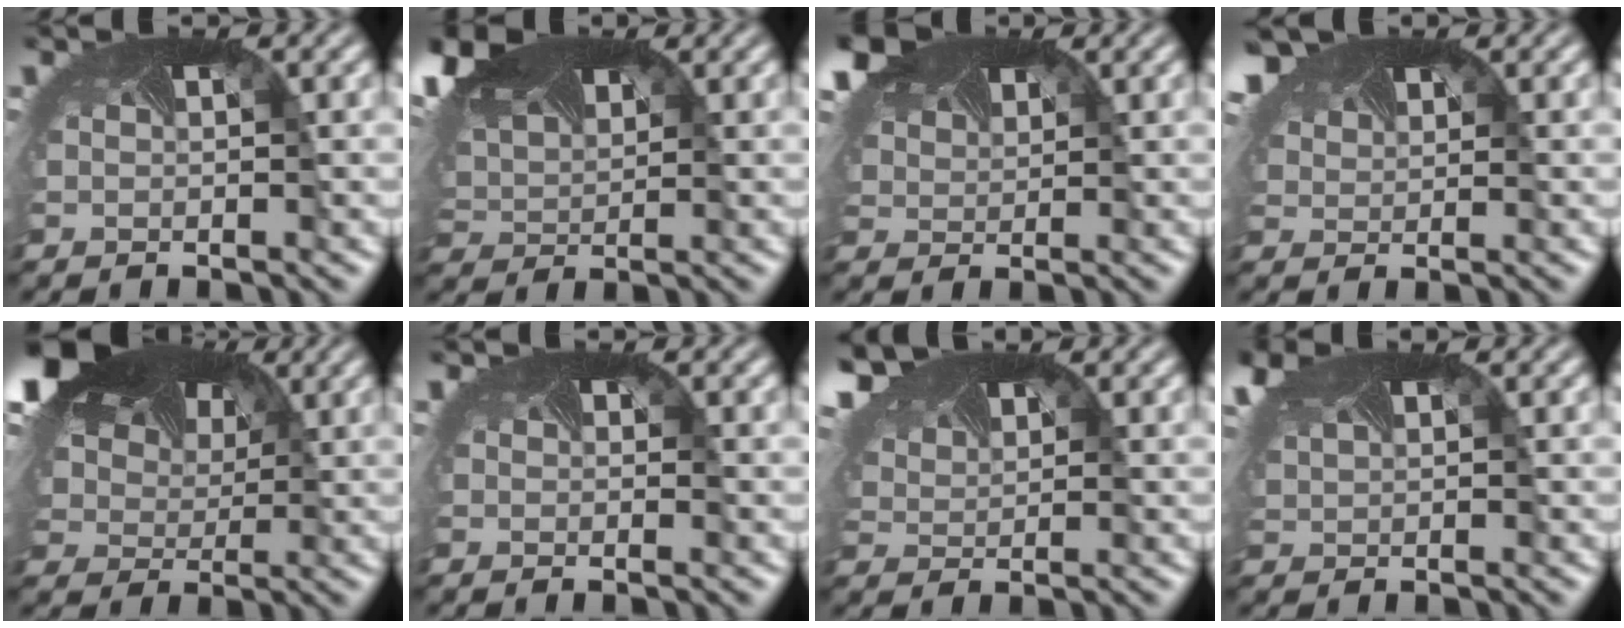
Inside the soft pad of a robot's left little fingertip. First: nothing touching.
{"total": 7.9, "force": [5.3, 4.0, 4.3], "torque": [-0.137, 0.012, 0.105]}
{"total": 5.8, "force": [4.3, 3.0, 2.4], "torque": [-0.084, 0.007, 0.080]}
{"total": 3.6, "force": [3.1, 1.6, 0.9], "torque": [-0.057, -0.004, 0.065]}
{"total": 16.3, "force": [8.2, 10.4, 9.6], "torque": [-0.230, 0.042, 0.145]}
{"total": 1.1, "force": [0.1, -0.5, -0.9], "torque": [-0.001, -0.014, 0.007]}
{"total": 5.8, "force": [4.6, 2.6, 2.4], "torque": [-0.096, 0.008, 0.088]}
{"total": 3.6, "force": [2.5, 1.6, 2.2], "torque": [-0.081, 0.002, 0.052]}